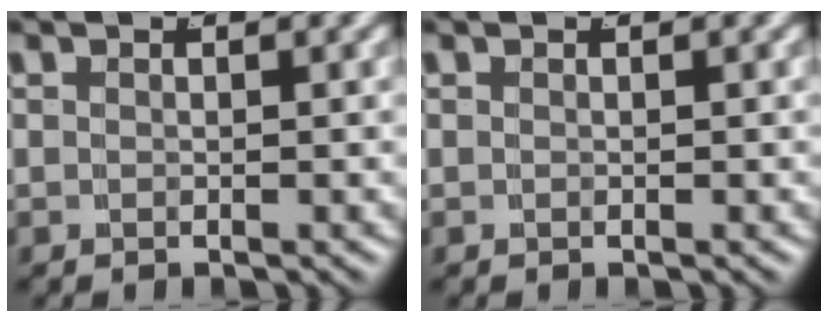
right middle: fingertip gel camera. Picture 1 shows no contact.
{"total": 0.0}